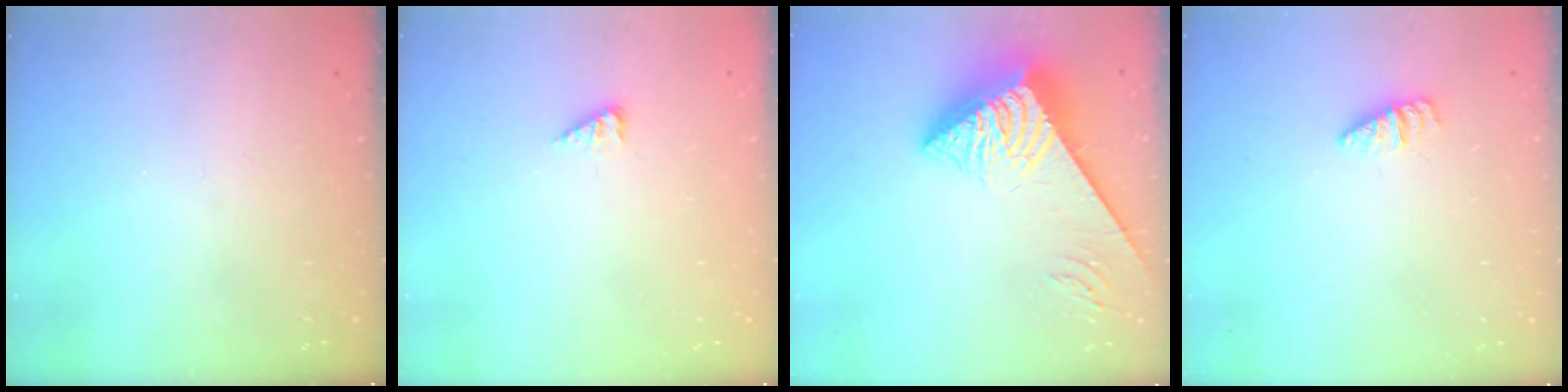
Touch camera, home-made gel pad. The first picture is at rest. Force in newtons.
{"total": 2.9, "press": 2.9, "slide": 0.5}
{"total": 7.3, "press": 7.3, "slide": 0.9}
{"total": 1.2, "press": 1.2, "slide": 0.2}